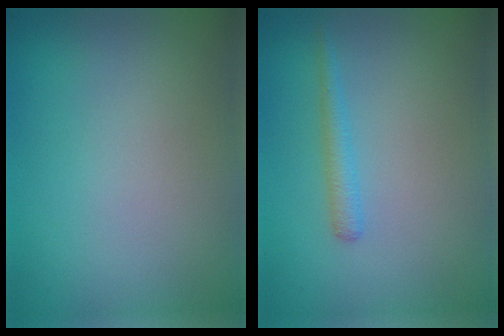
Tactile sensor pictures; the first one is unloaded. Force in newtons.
{"total": 1.3, "press": 1.3, "slide": 0.1}